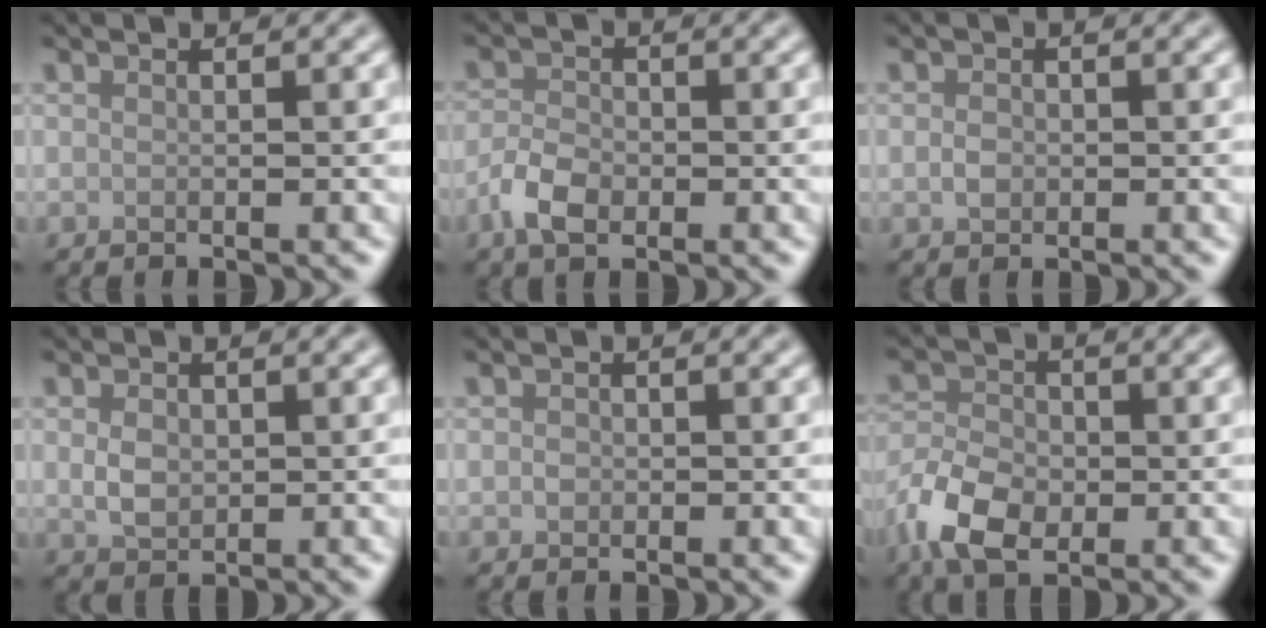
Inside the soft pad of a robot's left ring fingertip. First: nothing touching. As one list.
[{"total": 3.4, "force": [-1.6, 2.0, 2.2], "torque": [-0.041, 0.002, -0.039]}, {"total": 1.3, "force": [-0.2, 1.1, 0.8], "torque": [-0.016, -0.001, -0.006]}, {"total": 2.4, "force": [0.2, 1.8, 1.6], "torque": [-0.033, -0.001, 0.004]}, {"total": 0.8, "force": [-0.1, 0.7, 0.3], "torque": [-0.003, -0.003, -0.004]}, {"total": 6.3, "force": [-2.8, 4.0, 4.1], "torque": [-0.086, -0.001, -0.063]}]